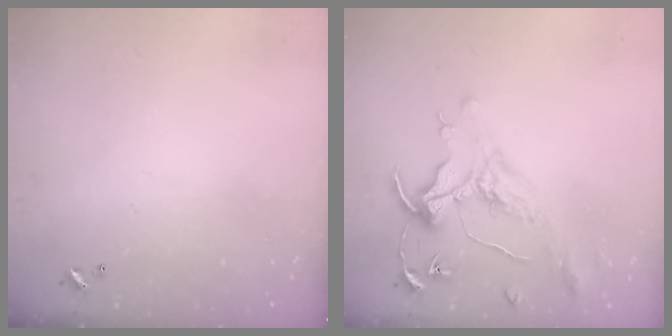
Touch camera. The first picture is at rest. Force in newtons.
{"total": 1.6, "press": 1.4, "slide": 0.7}